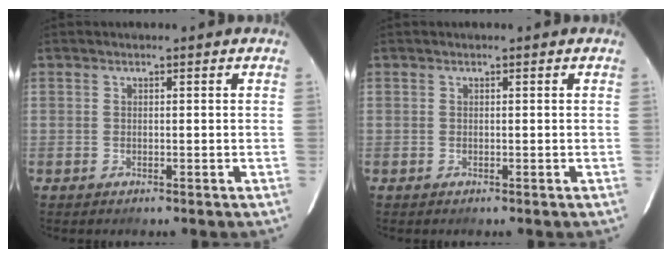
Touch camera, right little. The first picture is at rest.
{"total": 0.0}